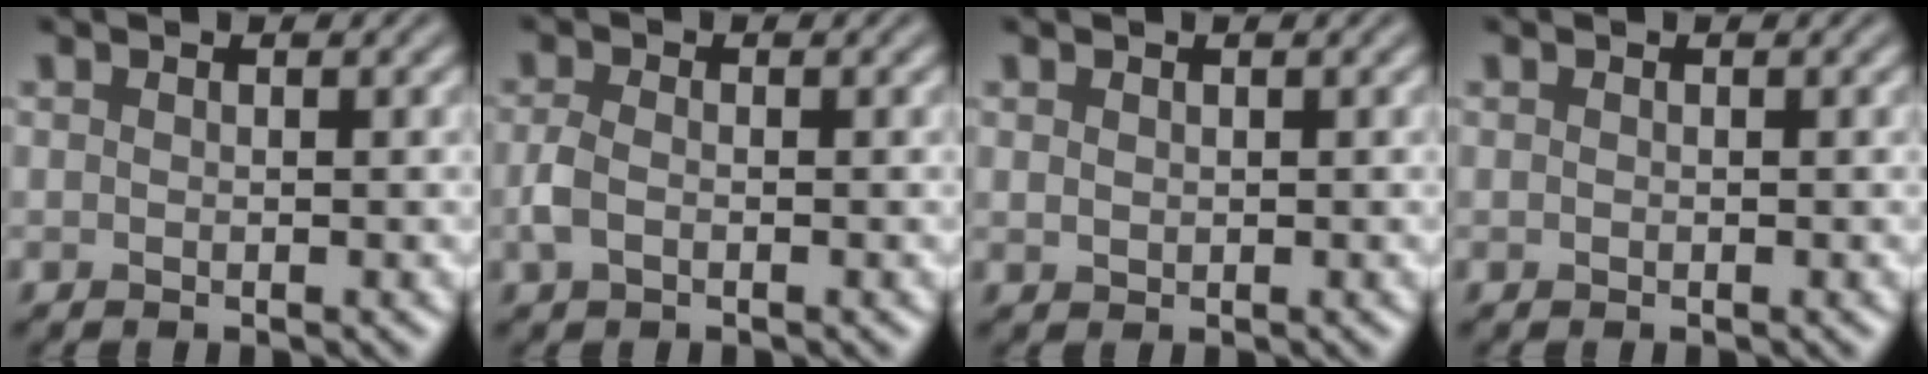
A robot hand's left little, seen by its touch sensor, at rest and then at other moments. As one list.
[{"total": 1.9, "force": [-0.6, 1.1, 1.4], "torque": [-0.034, 0.001, -0.016]}, {"total": 0.6, "force": [0.3, 0.5, 0.2], "torque": [-0.006, -0.003, 0.009]}, {"total": 0.0}]